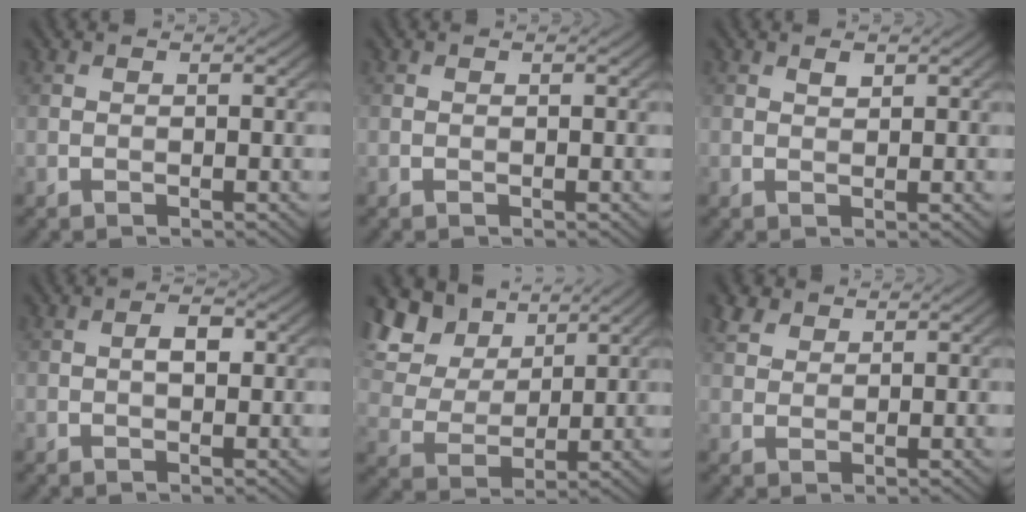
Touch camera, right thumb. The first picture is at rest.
{"total": 0.0}
{"total": 1.1, "force": [0.8, 0.5, 0.6], "torque": [-0.012, -0.002, 0.015]}
{"total": 2.1, "force": [0.2, 1.0, 1.8], "torque": [-0.029, 0.006, 0.000]}
{"total": 13.8, "force": [8.0, 8.2, 7.6], "torque": [-0.221, 0.027, 0.160]}
{"total": 3.2, "force": [2.2, 1.9, 1.3], "torque": [-0.034, 0.009, 0.047]}